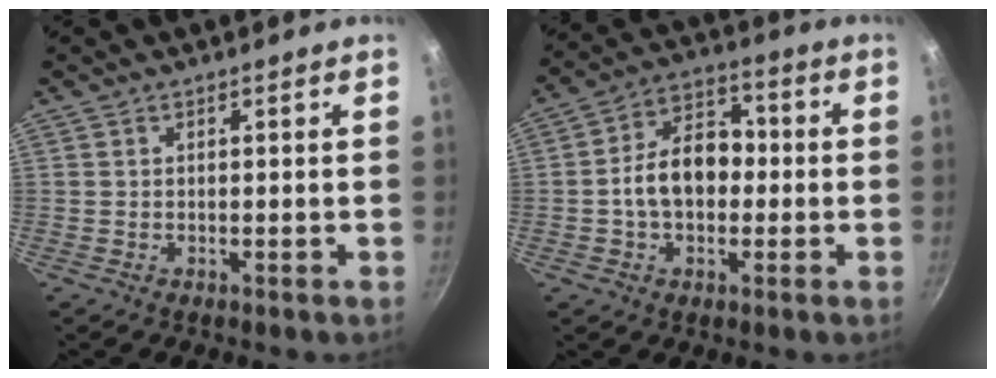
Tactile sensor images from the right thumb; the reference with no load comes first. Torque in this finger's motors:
{"motor_torque": [1.50, 1.36, 1.25, -0.17, 0.09]}